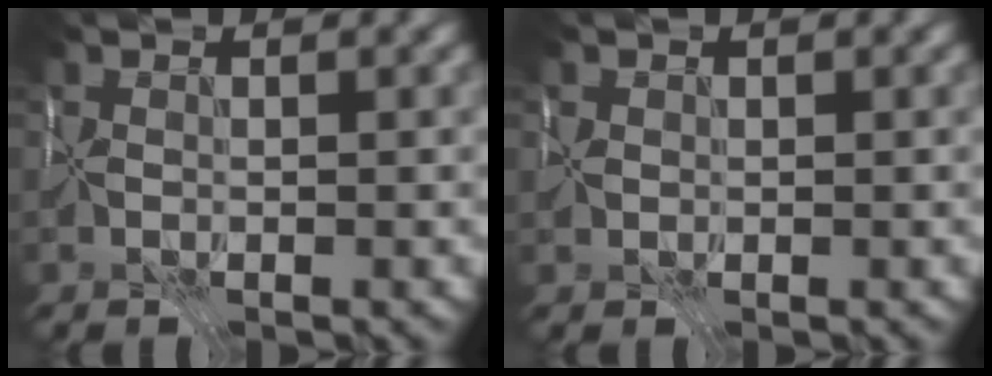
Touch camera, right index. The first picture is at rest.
{"total": 0.9, "force": [0.2, 0.9, 0.0], "torque": [0.000, 0.001, 0.001]}